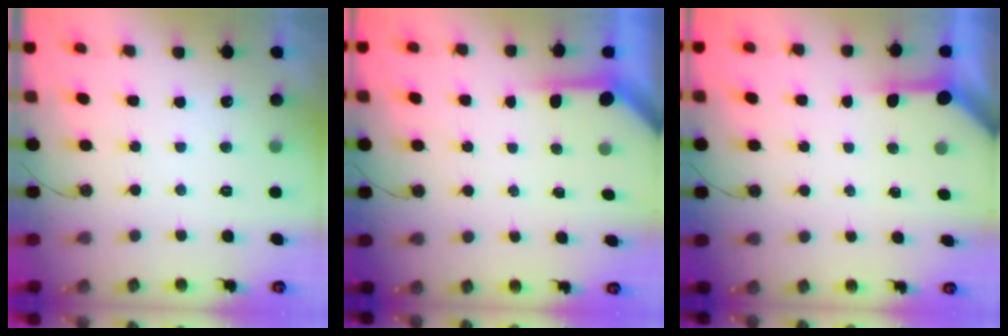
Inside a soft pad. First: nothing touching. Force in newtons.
{"total": 3.7, "press": 3.7, "slide": 0.3}
{"total": 3.5, "press": 3.5, "slide": 0.5}